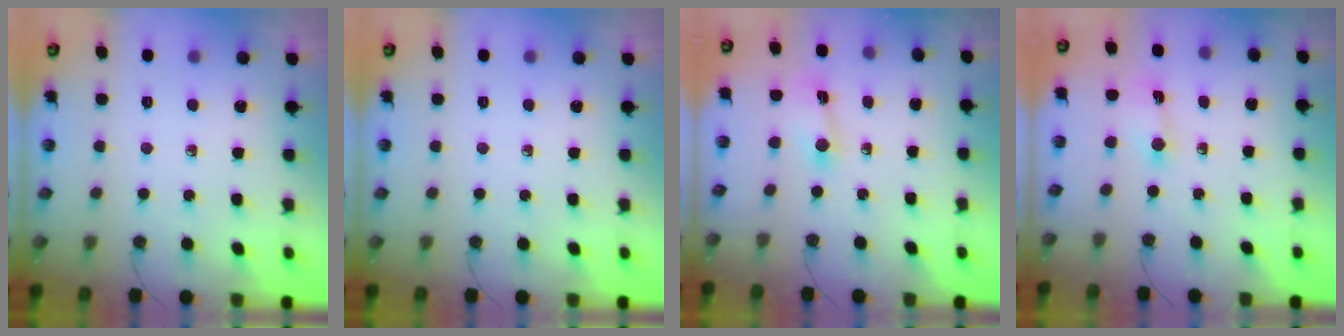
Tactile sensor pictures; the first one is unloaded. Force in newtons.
{"total": 0.0}
{"total": 2.4, "press": 2.4, "slide": 0.3}
{"total": 1.5, "press": 1.5, "slide": 0.2}